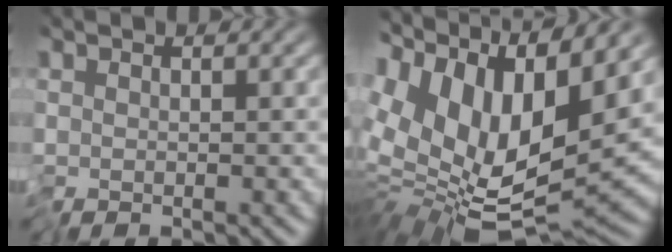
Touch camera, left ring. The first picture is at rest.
{"total": 14.2, "force": [3.7, 7.6, 11.5], "torque": [-0.228, 0.017, 0.066]}